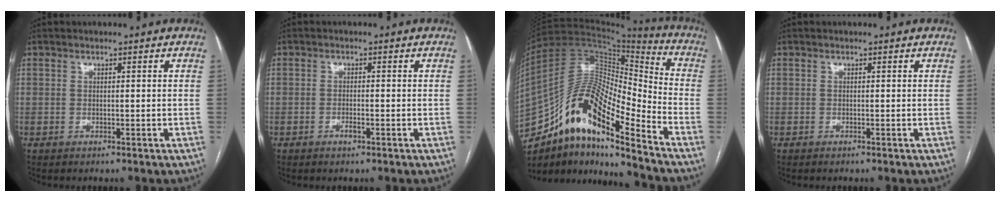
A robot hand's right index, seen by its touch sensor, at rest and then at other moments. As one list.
[{"total": 1.4, "force": [-0.8, 0.3, 1.1], "torque": [-0.022, 0.000, -0.011]}, {"total": 18.9, "force": [-12.3, 4.2, 13.8], "torque": [-0.257, 0.033, -0.216]}, {"total": 0.0}]